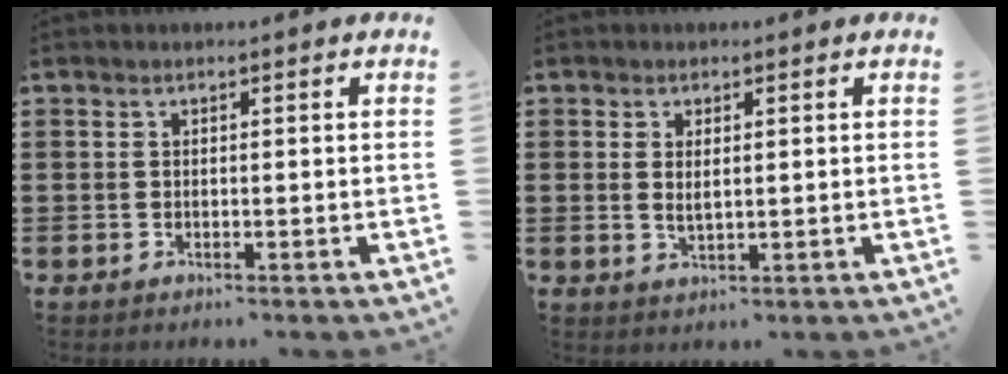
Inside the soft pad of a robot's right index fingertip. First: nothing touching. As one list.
[{"total": 2.0, "force": [0.5, 0.8, 1.8], "torque": [-0.036, 0.004, 0.008]}]